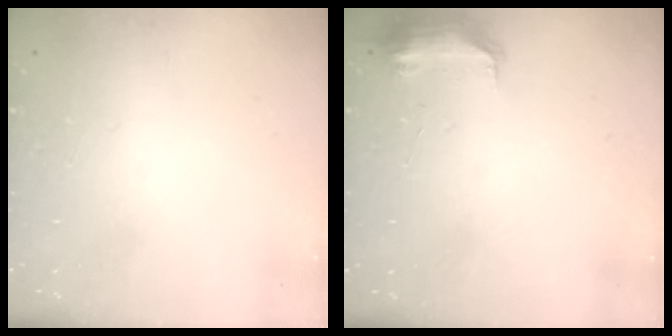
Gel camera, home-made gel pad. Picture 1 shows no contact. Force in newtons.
{"total": 8.5, "press": 8.4, "slide": 0.9}